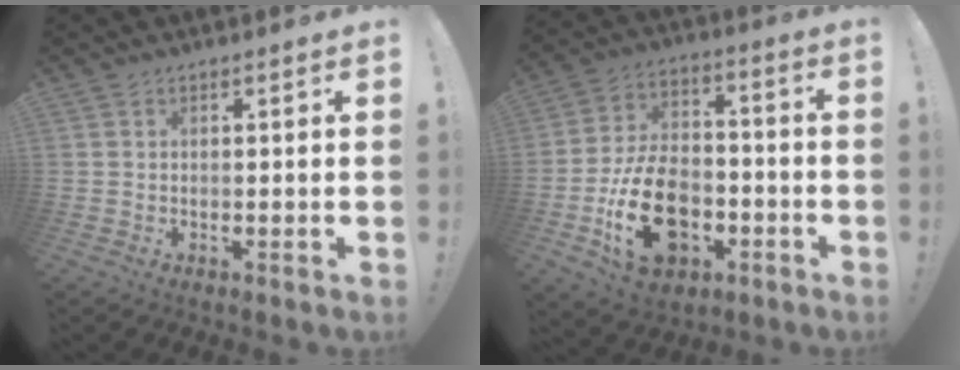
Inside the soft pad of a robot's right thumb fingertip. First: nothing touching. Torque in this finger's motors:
{"motor_torque": [2.11, 2.24, 1.35, -1.42, 0.06]}